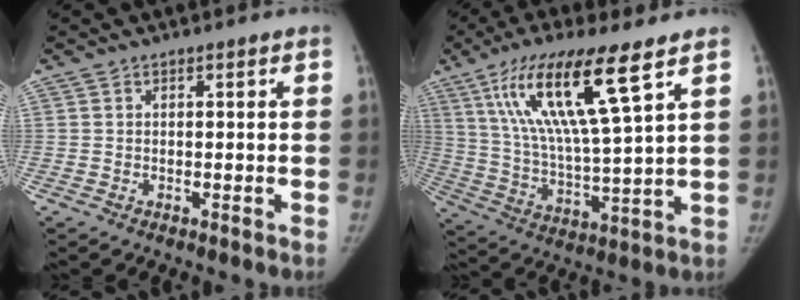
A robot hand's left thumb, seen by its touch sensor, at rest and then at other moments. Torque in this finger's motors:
{"motor_torque": [0.40, 0.54, 1.68, -1.10, 0.20]}